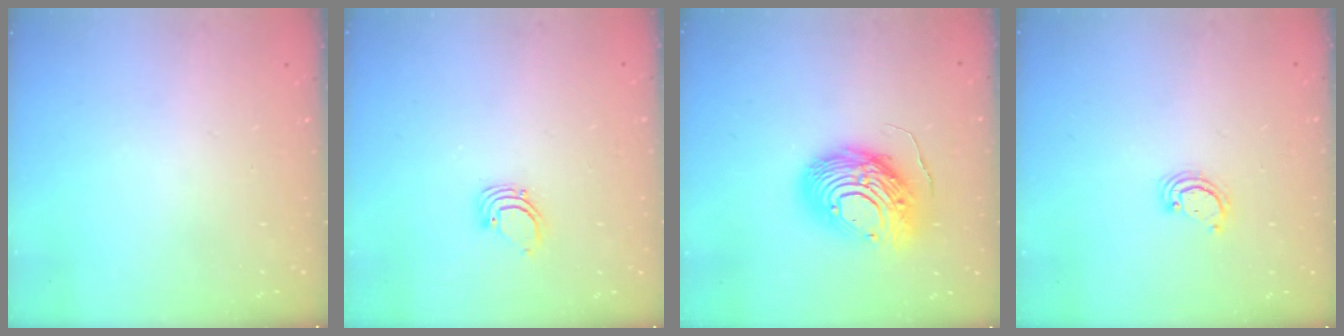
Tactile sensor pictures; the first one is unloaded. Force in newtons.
{"total": 2.7, "press": 2.7, "slide": 0.1}
{"total": 14.3, "press": 14.3, "slide": 1.4}
{"total": 2.6, "press": 2.6, "slide": 0.3}